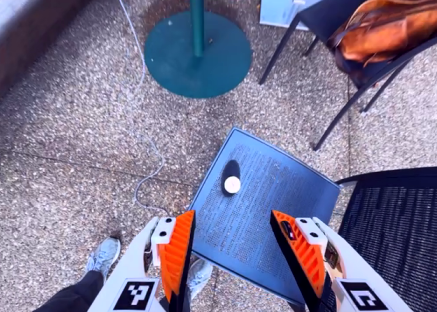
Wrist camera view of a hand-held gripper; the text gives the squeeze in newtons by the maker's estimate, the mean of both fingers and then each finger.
{"total": 0.0}